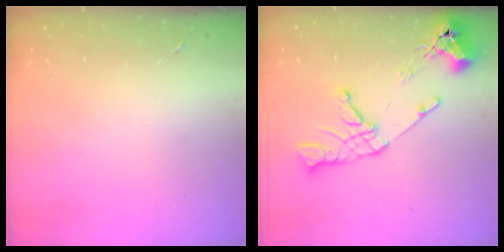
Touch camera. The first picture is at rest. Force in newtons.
{"total": 14.1, "press": 14.0, "slide": 1.6}